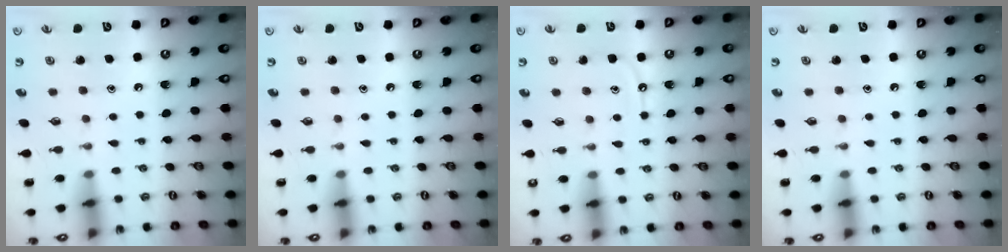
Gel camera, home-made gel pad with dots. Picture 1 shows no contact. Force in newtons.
{"total": 0.0}
{"total": 6.0, "press": 5.9, "slide": 0.6}
{"total": 0.0}